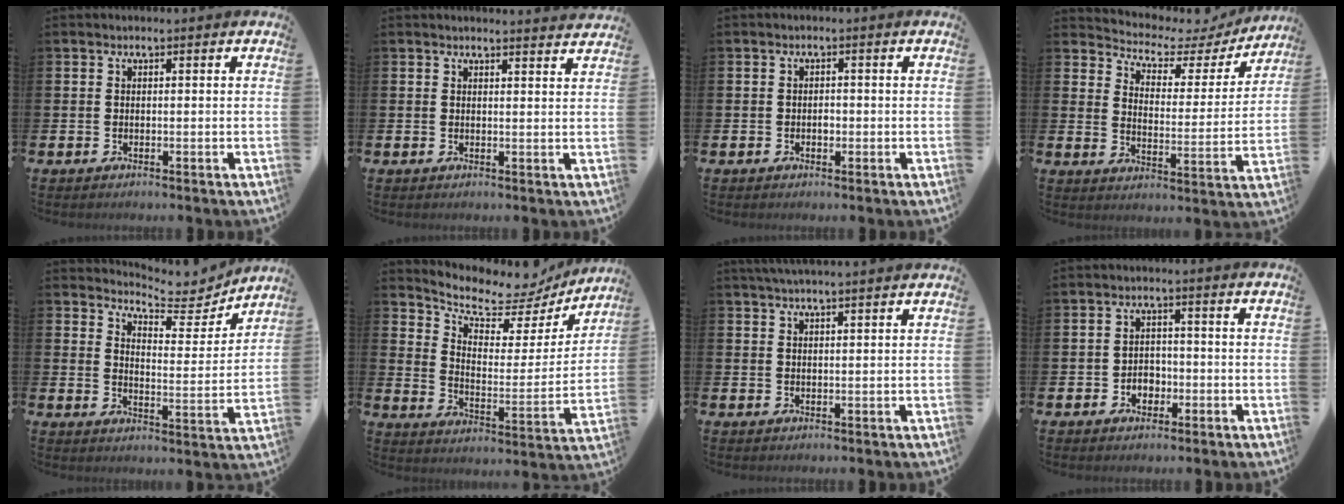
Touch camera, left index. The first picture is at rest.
{"total": 2.1, "force": [2.1, -0.1, -0.1], "torque": [0.010, -0.017, 0.035]}
{"total": 1.1, "force": [-0.3, 0.8, 0.7], "torque": [-0.004, 0.000, -0.009]}
{"total": 4.5, "force": [3.9, 2.0, 0.8], "torque": [-0.047, -0.032, 0.059]}
{"total": 6.4, "force": [6.2, 1.1, 0.8], "torque": [-0.028, -0.061, 0.102]}
{"total": 8.0, "force": [7.2, 2.5, 2.2], "torque": [-0.072, -0.065, 0.118]}
{"total": 2.5, "force": [2.3, -0.4, 0.6], "torque": [-0.019, -0.003, 0.044]}
{"total": 2.8, "force": [-1.2, 2.2, 1.2], "torque": [-0.018, 0.003, -0.030]}